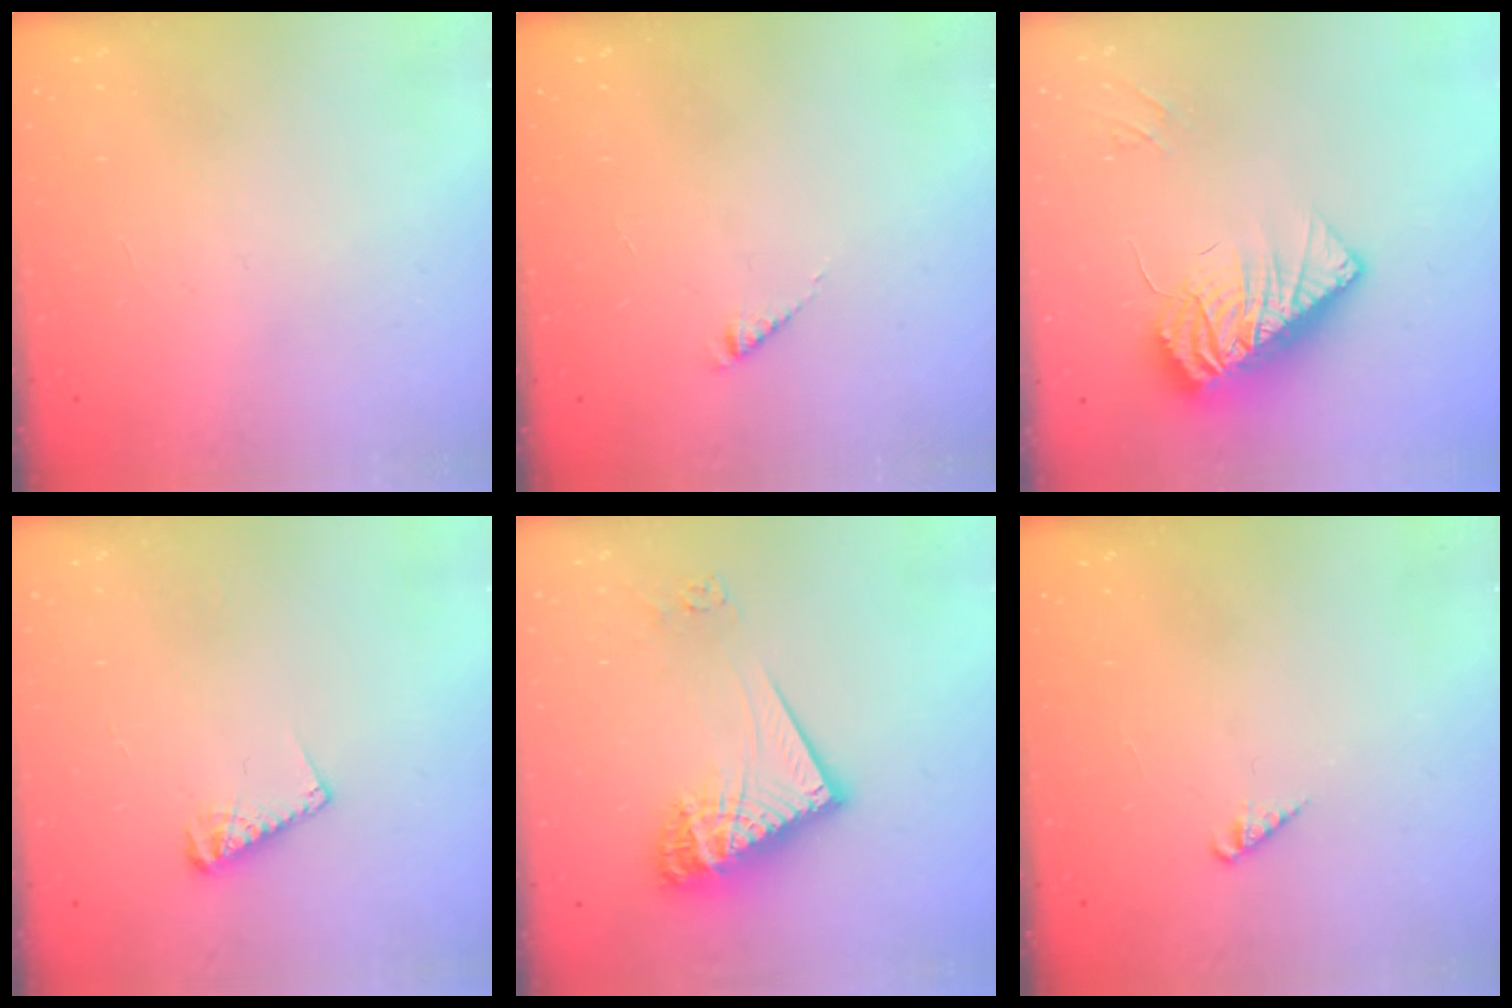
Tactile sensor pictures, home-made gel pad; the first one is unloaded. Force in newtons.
{"total": 2.5, "press": 2.4, "slide": 0.4}
{"total": 12.8, "press": 12.4, "slide": 3.5}
{"total": 6.1, "press": 6.1, "slide": 0.2}
{"total": 17.6, "press": 17.5, "slide": 1.5}
{"total": 1.4, "press": 1.4, "slide": 0.3}